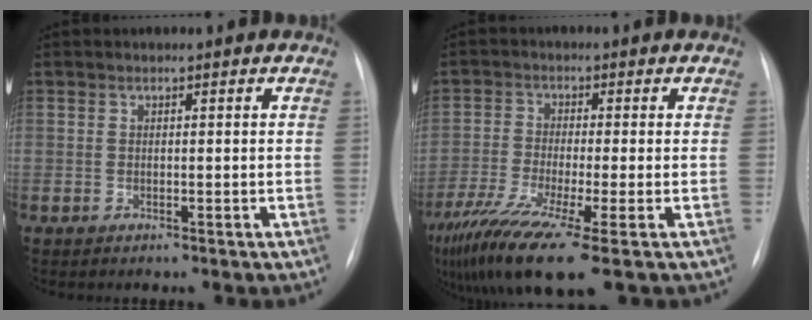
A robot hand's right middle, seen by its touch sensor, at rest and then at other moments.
{"total": 12.0, "force": [-7.3, 0.4, 9.6], "torque": [-0.184, -0.035, -0.130]}